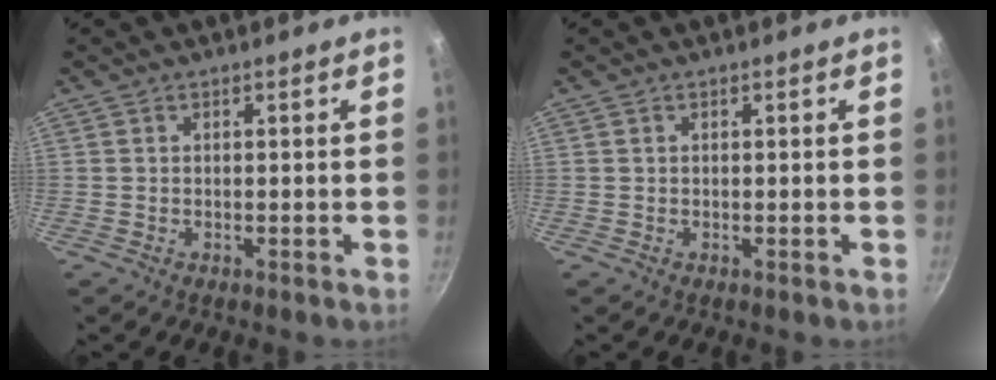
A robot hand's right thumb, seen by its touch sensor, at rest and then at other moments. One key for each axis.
{"total": 0.0}